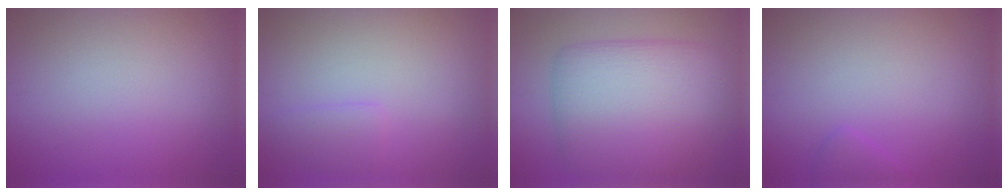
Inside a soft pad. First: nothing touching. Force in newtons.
{"total": 1.5, "press": 1.5, "slide": 0.1}
{"total": 8.4, "press": 8.3, "slide": 0.3}
{"total": 1.0, "press": 1.0, "slide": 0.1}